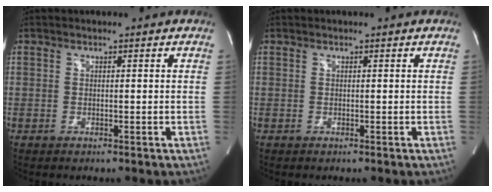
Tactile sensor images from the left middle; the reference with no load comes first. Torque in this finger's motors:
{"motor_torque": [0.02, 0.00, 0.00, -0.01]}